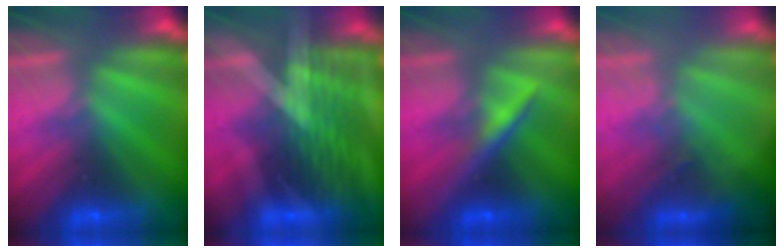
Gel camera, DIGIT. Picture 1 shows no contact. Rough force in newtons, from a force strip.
{"total": 3.0}
{"total": 3.3}
{"total": 2.7}